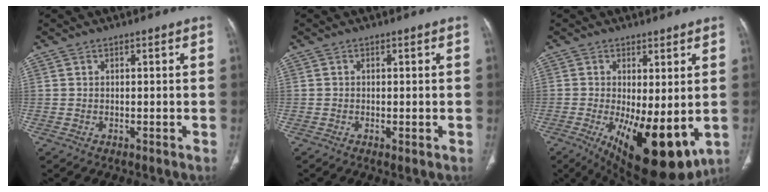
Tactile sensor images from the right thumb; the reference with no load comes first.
{"total": 1.0, "force": [-0.4, 0.3, 0.9], "torque": [-0.020, -0.004, -0.006]}
{"total": 16.0, "force": [-3.7, 6.2, 14.3], "torque": [-0.208, -0.030, -0.033]}